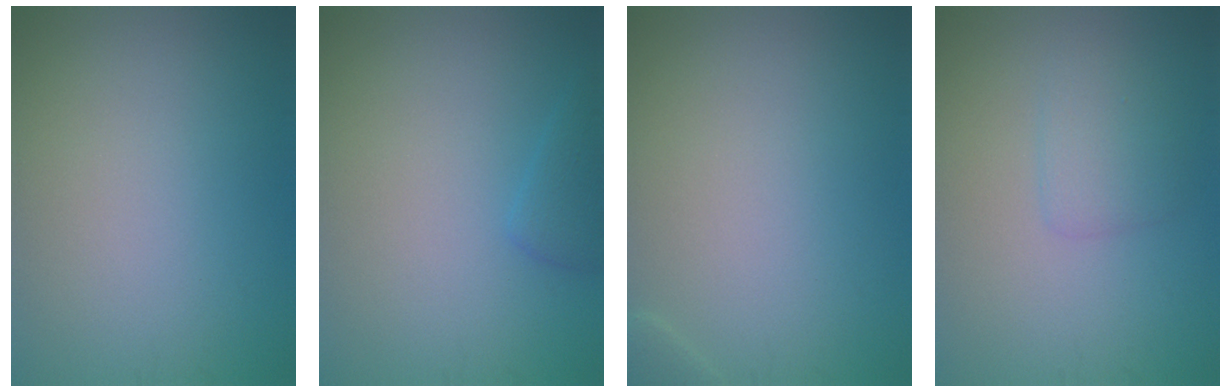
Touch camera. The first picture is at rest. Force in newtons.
{"total": 1.6, "press": 1.6, "slide": 0.1}
{"total": 0.7, "press": 0.7, "slide": 0.0}
{"total": 1.8, "press": 1.8, "slide": 0.0}